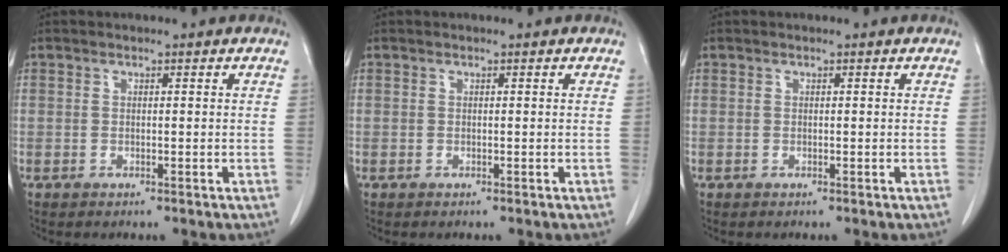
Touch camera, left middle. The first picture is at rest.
{"total": 0.0}
{"total": 0.0}